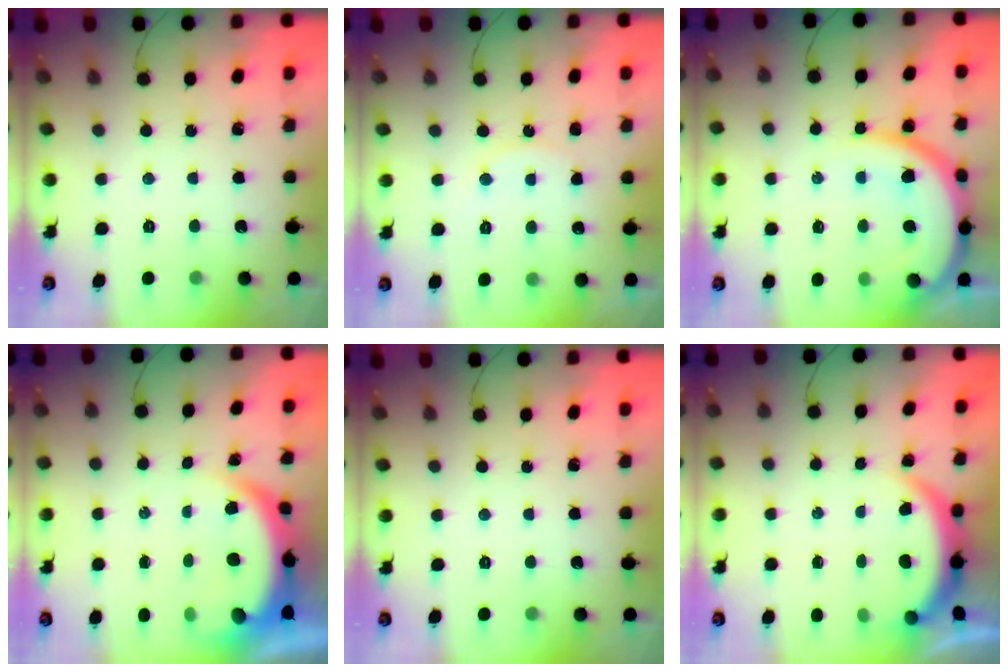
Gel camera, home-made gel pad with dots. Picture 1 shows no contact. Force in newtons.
{"total": 3.9, "press": 3.9, "slide": 0.7}
{"total": 13.7, "press": 13.7, "slide": 1.4}
{"total": 6.9, "press": 6.8, "slide": 0.8}
{"total": 0.0}
{"total": 4.0, "press": 4.0, "slide": 0.2}